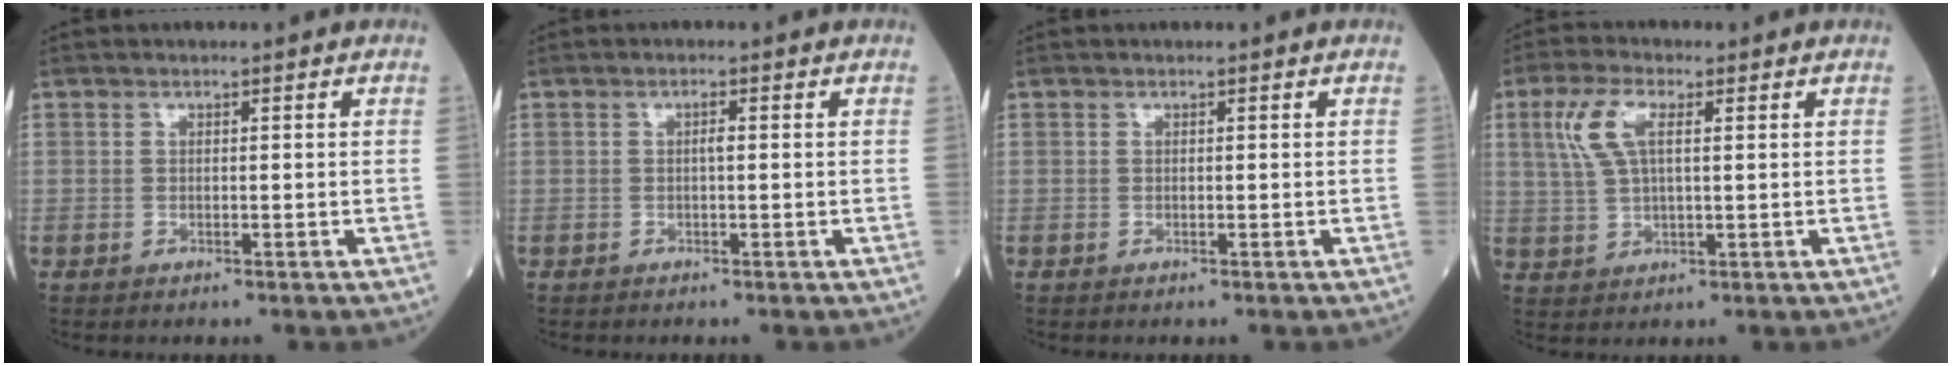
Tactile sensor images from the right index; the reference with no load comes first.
{"total": 1.1, "force": [0.1, -0.1, 1.1], "torque": [-0.021, 0.002, 0.001]}
{"total": 0.0}
{"total": 6.4, "force": [2.2, 2.2, 5.6], "torque": [-0.137, 0.015, 0.049]}